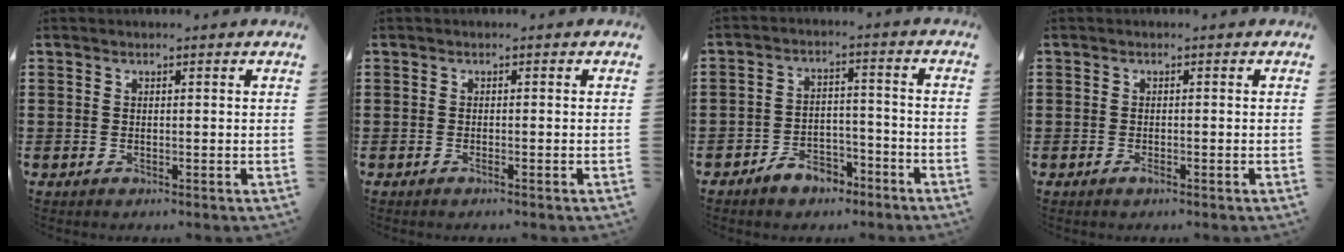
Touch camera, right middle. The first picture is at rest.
{"total": 0.5, "force": [-0.3, 0.0, 0.4], "torque": [-0.009, -0.004, -0.005]}
{"total": 5.2, "force": [-4.4, 2.3, 1.4], "torque": [-0.022, 0.017, -0.086]}
{"total": 1.1, "force": [-0.8, 0.4, 0.5], "torque": [-0.013, -0.005, -0.015]}